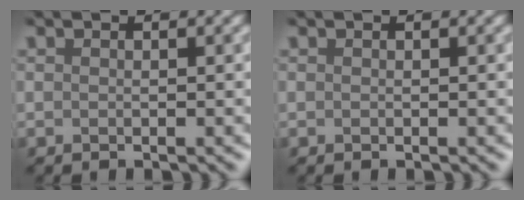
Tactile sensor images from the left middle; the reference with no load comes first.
{"total": 0.0}